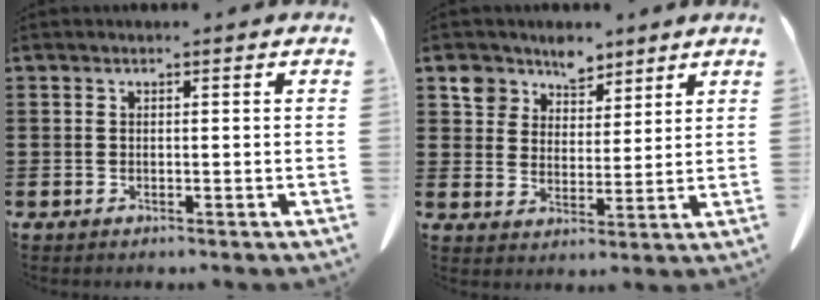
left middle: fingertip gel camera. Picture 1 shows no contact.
{"total": 6.3, "force": [5.0, 3.8, 0.8], "torque": [-0.039, -0.010, 0.093]}